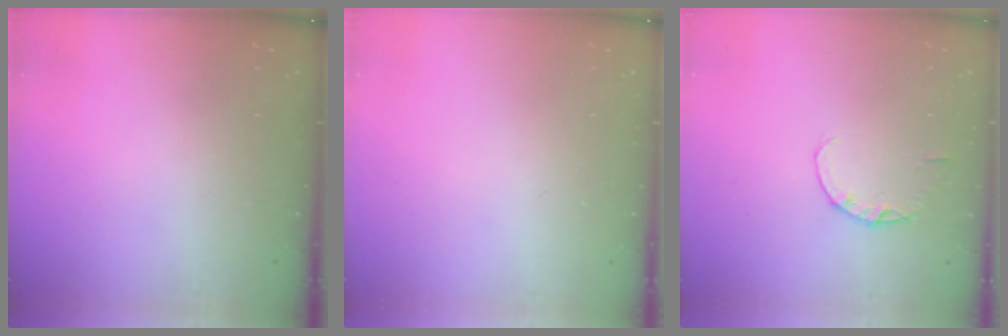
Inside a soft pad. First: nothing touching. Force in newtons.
{"total": 0.0}
{"total": 1.8, "press": 1.8, "slide": 0.3}